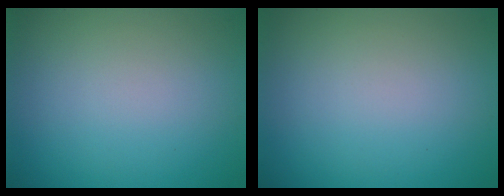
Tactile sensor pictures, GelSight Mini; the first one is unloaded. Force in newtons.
{"total": 0.0}